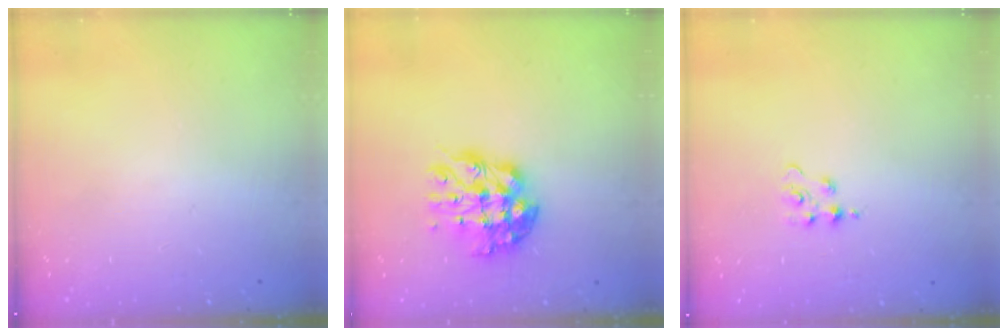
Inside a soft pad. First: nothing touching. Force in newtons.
{"total": 11.8, "press": 11.7, "slide": 1.2}
{"total": 2.3, "press": 2.3, "slide": 0.5}